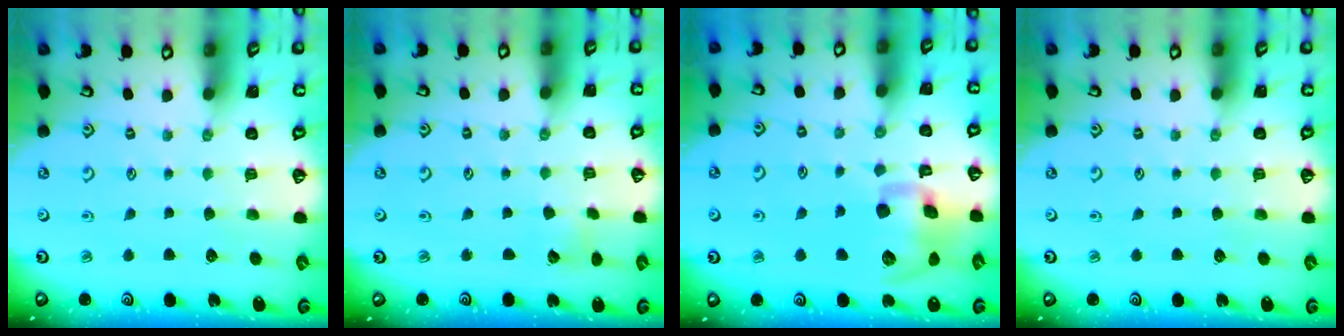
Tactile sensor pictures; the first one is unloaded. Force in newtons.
{"total": 3.8, "press": 3.8, "slide": 0.4}
{"total": 13.4, "press": 13.2, "slide": 2.0}
{"total": 0.0}